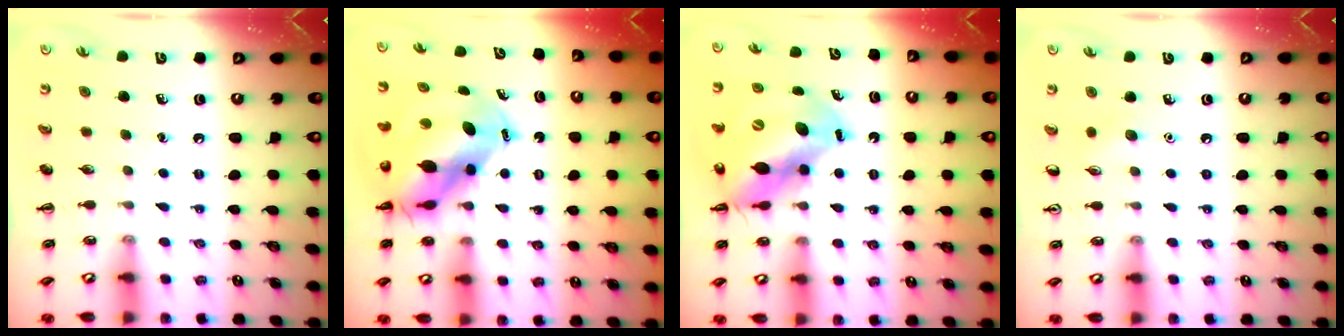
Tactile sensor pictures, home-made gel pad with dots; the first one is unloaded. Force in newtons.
{"total": 10.6, "press": 10.3, "slide": 2.5}
{"total": 12.1, "press": 11.7, "slide": 3.0}
{"total": 4.0, "press": 3.8, "slide": 1.4}